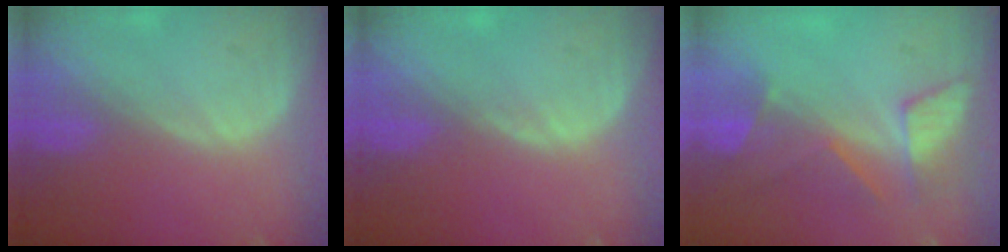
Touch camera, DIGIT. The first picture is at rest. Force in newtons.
{"total": 0.5, "press": 0.5, "slide": 0.2}
{"total": 8.1, "press": 7.0, "slide": 3.9}